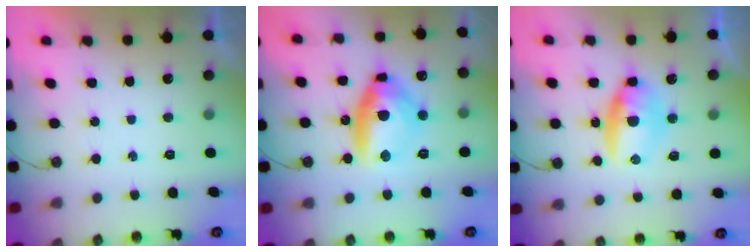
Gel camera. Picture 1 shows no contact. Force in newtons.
{"total": 12.8, "press": 12.7, "slide": 1.9}
{"total": 8.0, "press": 7.9, "slide": 0.4}